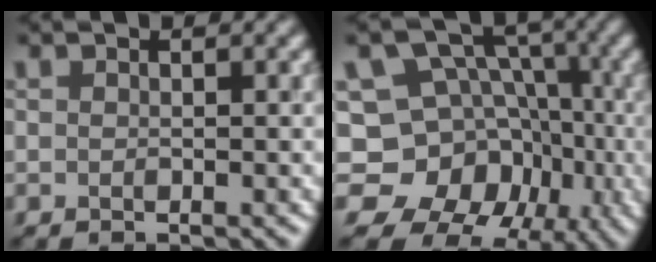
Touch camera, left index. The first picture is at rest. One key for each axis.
{"total": 13.5, "fx": -4.3, "fy": 11.5, "fz": 5.6, "tx": -0.086, "ty": 0.005, "tz": -0.085}